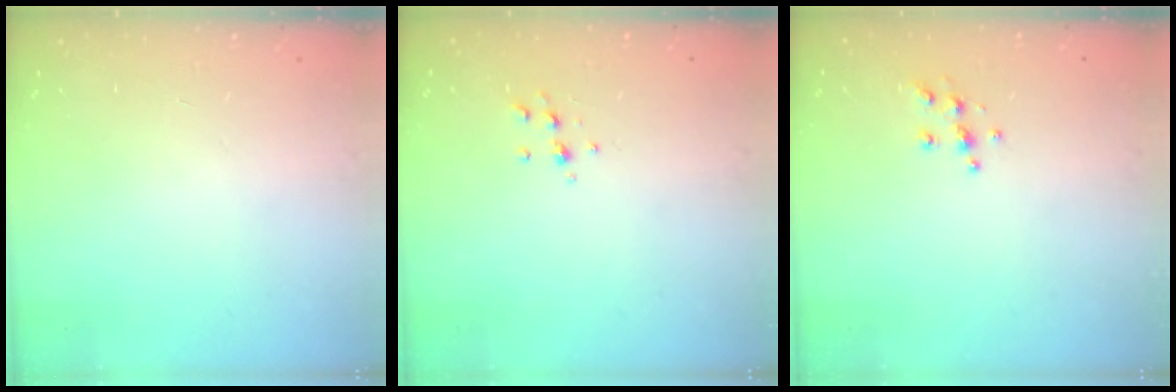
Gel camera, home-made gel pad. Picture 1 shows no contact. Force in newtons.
{"total": 5.8, "press": 5.8, "slide": 0.6}
{"total": 5.5, "press": 5.5, "slide": 0.5}